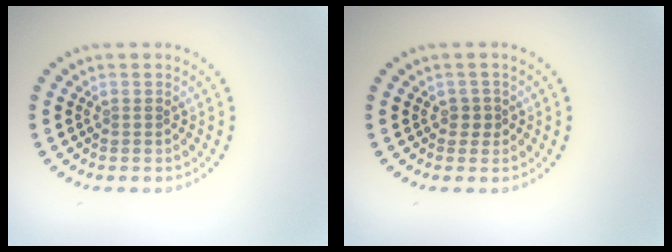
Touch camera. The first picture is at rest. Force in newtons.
{"total": 1.2, "press": 0.9, "slide": 0.8}